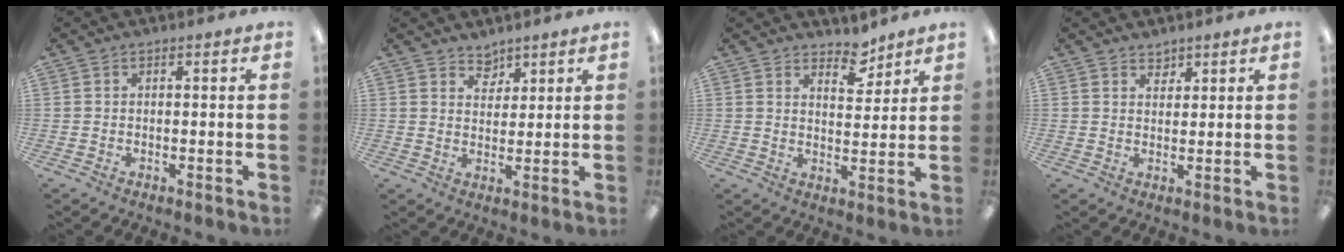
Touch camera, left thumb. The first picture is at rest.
{"total": 4.3, "force": [3.7, 2.2, 0.1], "torque": [0.011, -0.025, 0.066]}
{"total": 6.1, "force": [5.1, 2.7, 1.8], "torque": [-0.011, -0.035, 0.088]}
{"total": 2.6, "force": [2.2, 1.4, 0.1], "torque": [0.011, -0.012, 0.040]}